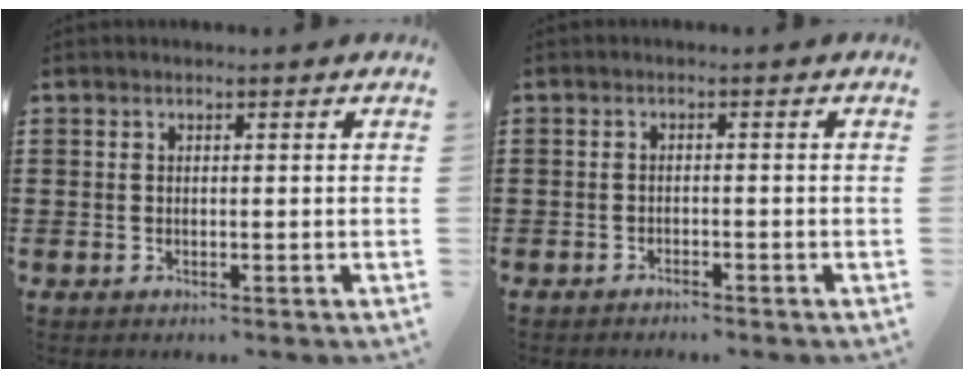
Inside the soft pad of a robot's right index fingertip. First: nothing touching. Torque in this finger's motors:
{"motor_torque": [0.10, 0.27, 0.03, -0.02]}